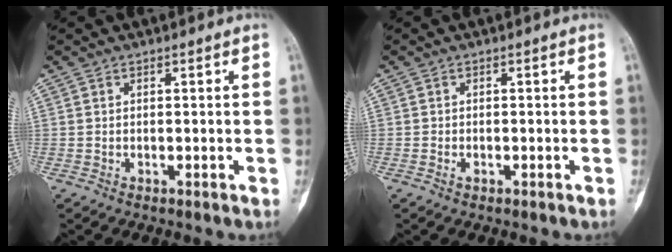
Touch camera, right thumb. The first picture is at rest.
{"total": 0.5, "force": [-0.2, 0.3, 0.3], "torque": [-0.006, 0.004, -0.004]}